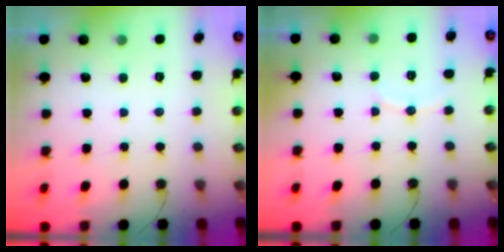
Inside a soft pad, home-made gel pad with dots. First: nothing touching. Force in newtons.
{"total": 5.5, "press": 5.4, "slide": 0.5}